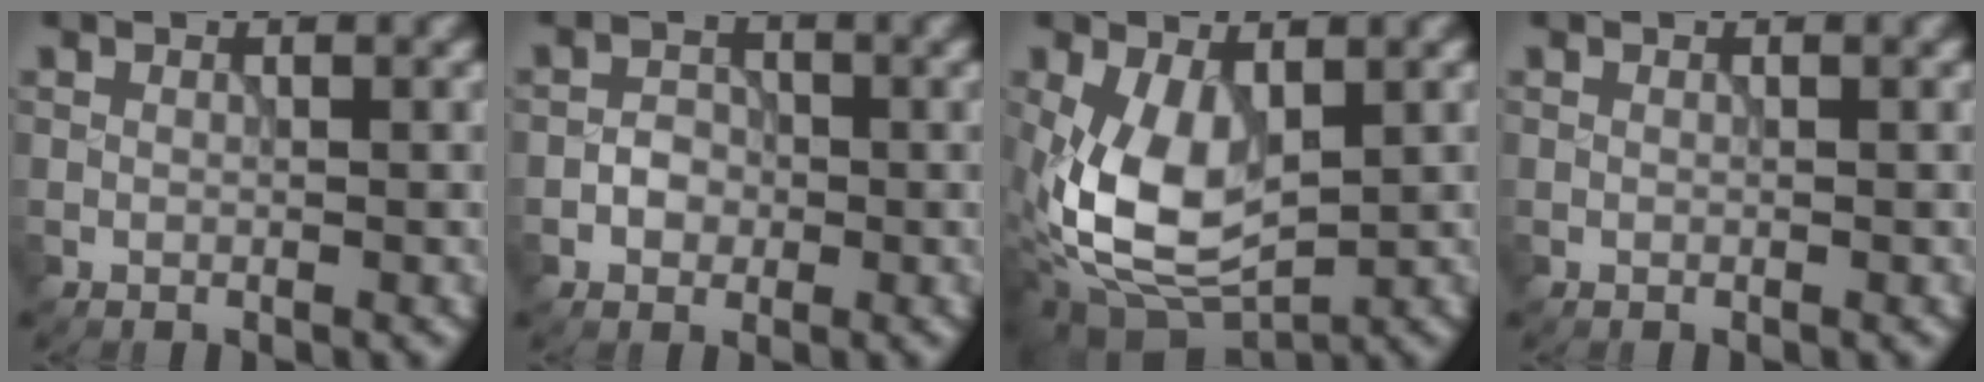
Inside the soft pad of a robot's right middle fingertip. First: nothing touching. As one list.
[{"total": 1.7, "force": [-0.6, 1.5, 0.6], "torque": [-0.006, 0.004, -0.014]}, {"total": 7.4, "force": [0.6, 4.4, 6.0], "torque": [-0.135, -0.005, 0.014]}, {"total": 0.0}]